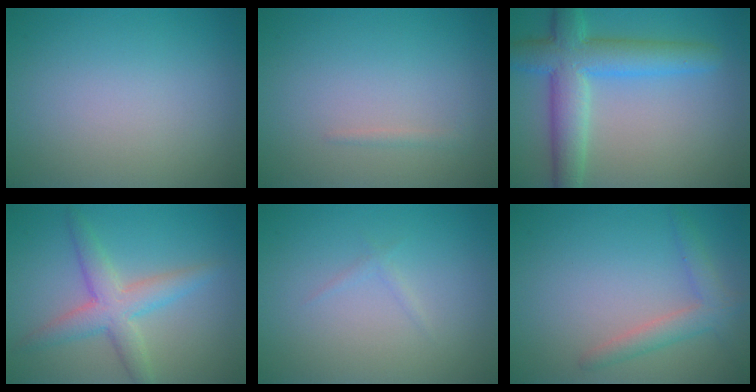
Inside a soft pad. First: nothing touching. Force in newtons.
{"total": 0.6, "press": 0.6, "slide": 0.0}
{"total": 6.8, "press": 6.8, "slide": 0.2}
{"total": 4.1, "press": 4.1, "slide": 0.1}
{"total": 0.6, "press": 0.6, "slide": 0.0}
{"total": 2.6, "press": 2.6, "slide": 0.0}